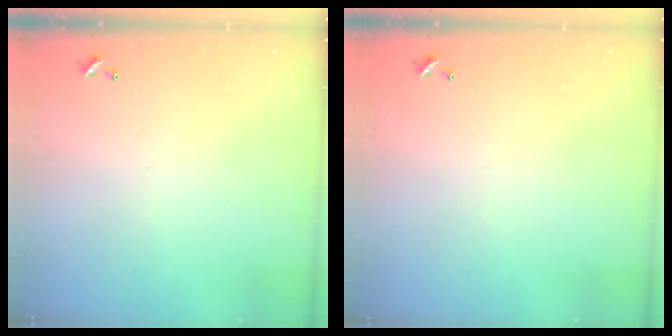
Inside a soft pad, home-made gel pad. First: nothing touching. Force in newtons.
{"total": 0.0}